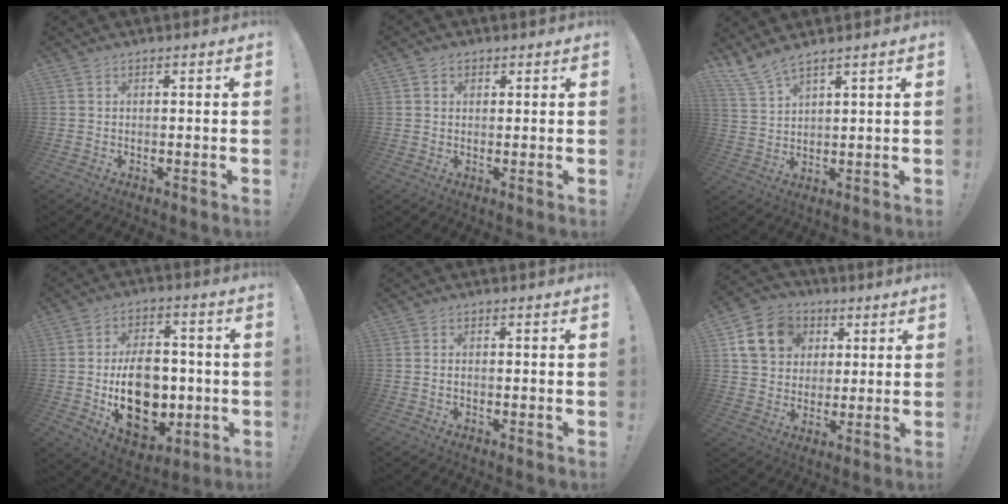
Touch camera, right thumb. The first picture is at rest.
{"total": 1.8, "force": [0.5, 1.6, 0.7], "torque": [-0.005, -0.002, 0.007]}
{"total": 6.1, "force": [5.3, 0.9, 2.8], "torque": [-0.073, -0.024, 0.103]}
{"total": 18.9, "force": [-2.4, 13.5, 13.0], "torque": [-0.183, 0.003, -0.027]}
{"total": 0.7, "force": [-0.4, 0.5, 0.4], "torque": [-0.012, 0.003, -0.007]}
{"total": 14.0, "force": [5.3, 11.4, 6.1], "torque": [-0.090, -0.014, 0.111]}